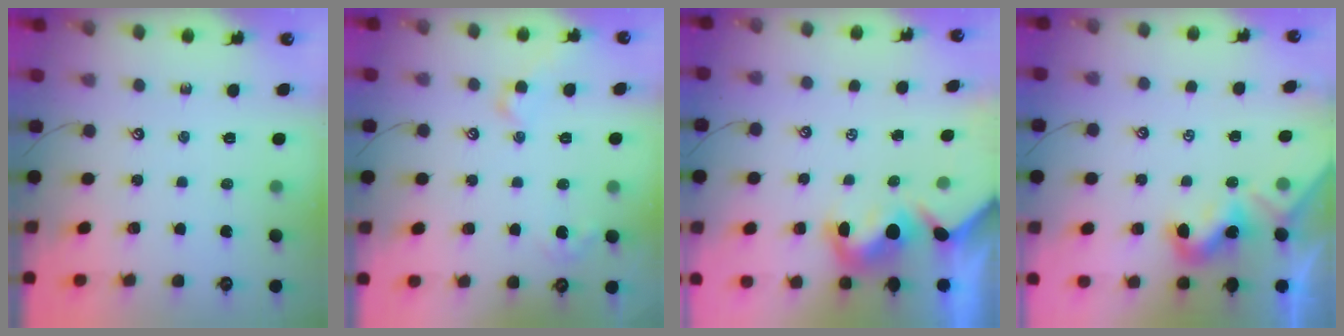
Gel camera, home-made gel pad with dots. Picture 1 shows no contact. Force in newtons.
{"total": 3.9, "press": 3.8, "slide": 0.9}
{"total": 3.4, "press": 3.2, "slide": 1.2}
{"total": 2.0, "press": 2.0, "slide": 0.5}